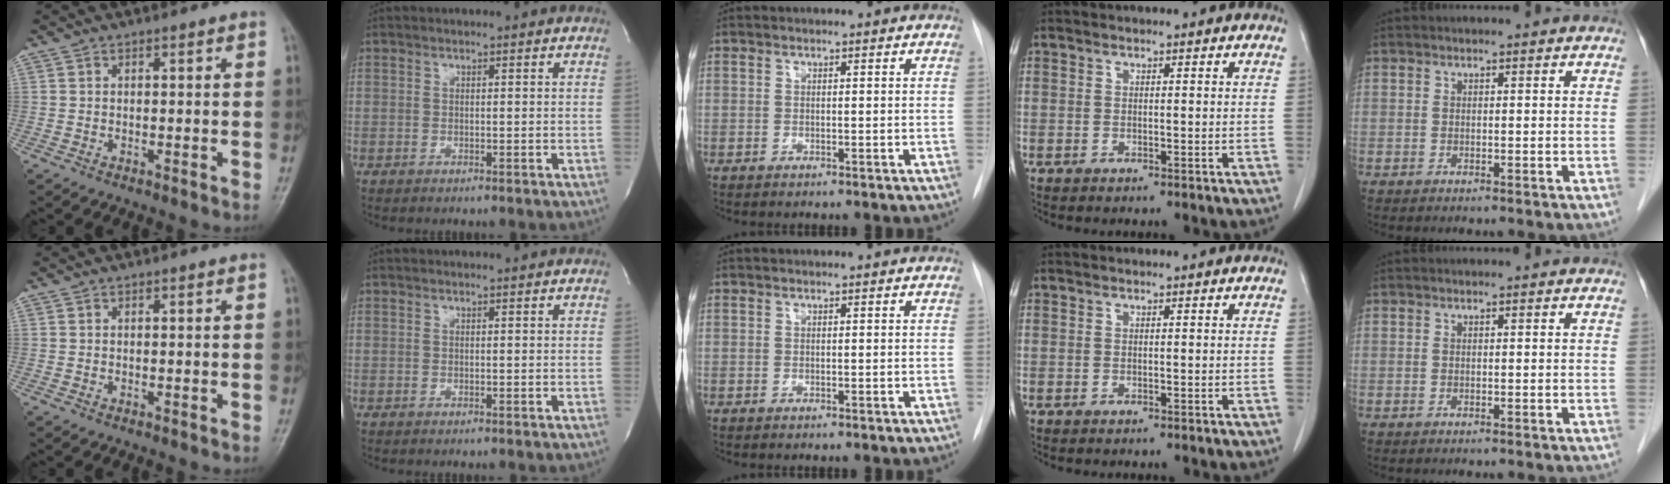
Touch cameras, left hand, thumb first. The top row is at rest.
{}